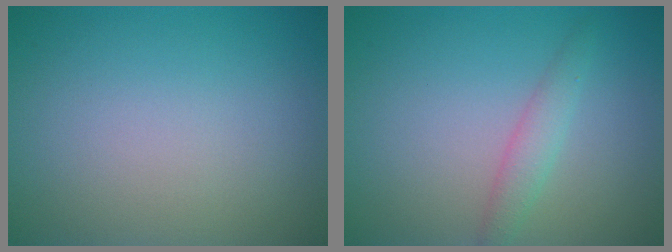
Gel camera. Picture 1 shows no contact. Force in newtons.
{"total": 1.8, "press": 1.8, "slide": 0.1}